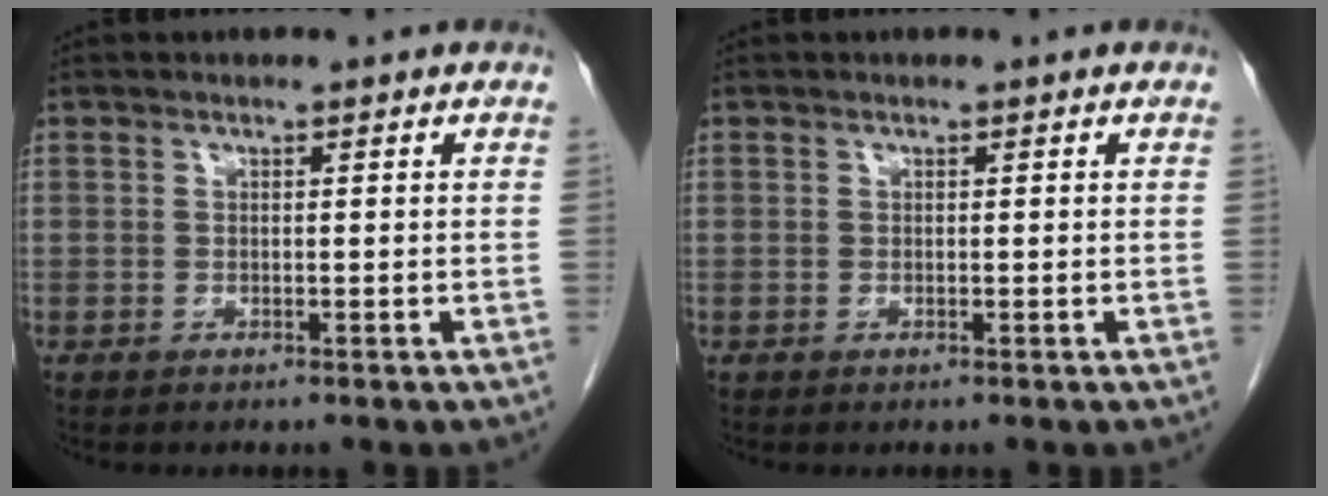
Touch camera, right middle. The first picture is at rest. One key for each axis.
{"total": 0.0}